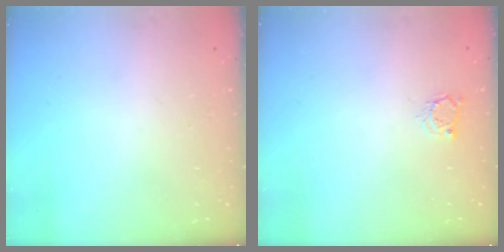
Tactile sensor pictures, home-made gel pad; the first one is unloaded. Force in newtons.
{"total": 2.9, "press": 2.9, "slide": 0.4}